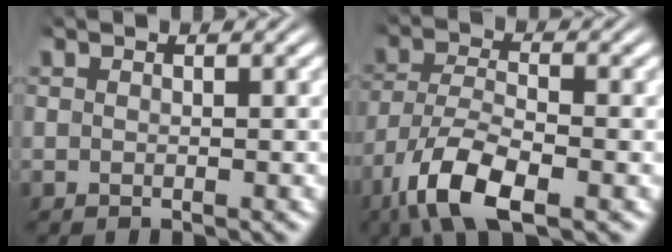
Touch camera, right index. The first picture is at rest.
{"total": 6.5, "force": [-3.0, 3.0, 4.9], "torque": [-0.097, -0.020, -0.041]}